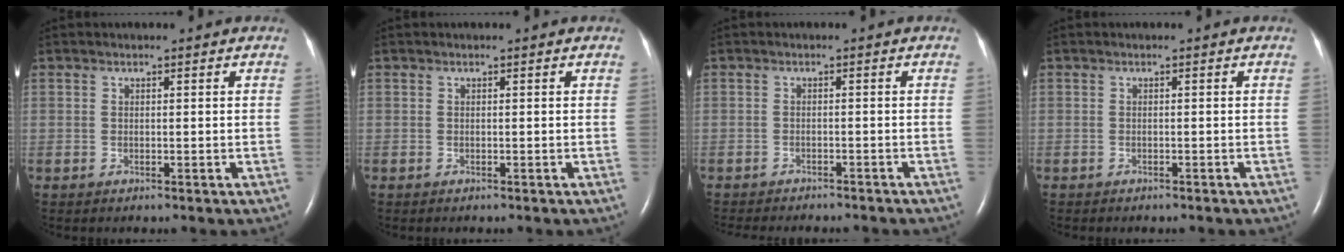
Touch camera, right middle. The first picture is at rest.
{"total": 0.0}
{"total": 12.4, "force": [-11.0, 2.9, 5.0], "torque": [-0.078, -0.014, -0.129]}
{"total": 3.5, "force": [-3.0, 0.9, 1.6], "torque": [-0.027, -0.006, -0.028]}